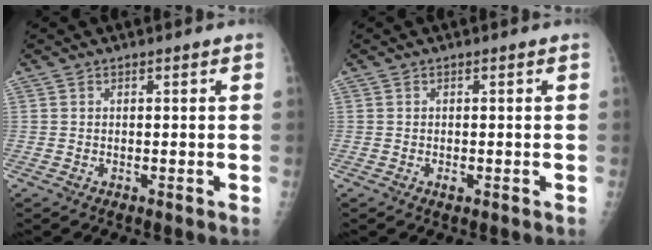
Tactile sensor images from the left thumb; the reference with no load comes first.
{"total": 0.7, "force": [-0.3, 0.4, 0.5], "torque": [-0.009, -0.002, -0.005]}